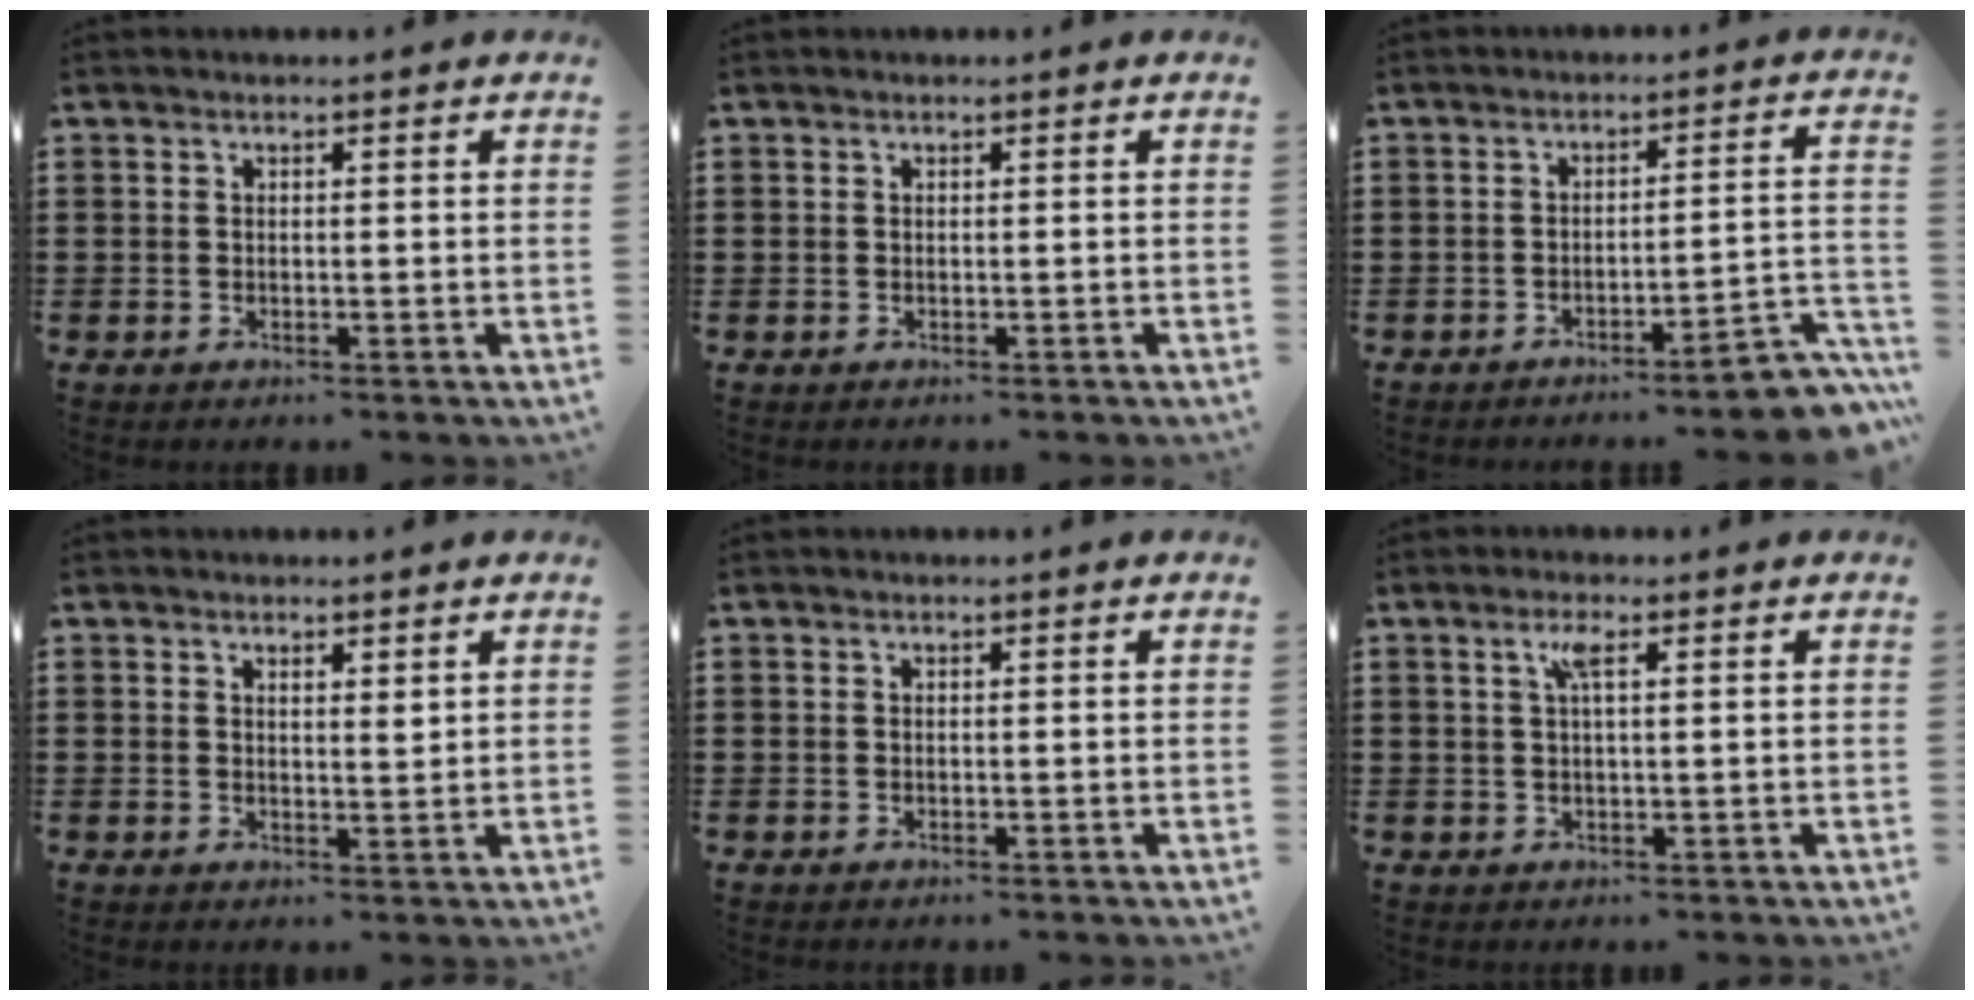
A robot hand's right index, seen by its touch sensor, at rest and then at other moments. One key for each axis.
{"total": 0.0}
{"total": 5.3, "fx": -4.4, "fy": 0.4, "fz": 3.0, "tx": -0.048, "ty": -0.012, "tz": -0.082}
{"total": 1.5, "fx": 1.2, "fy": 0.4, "fz": 0.8, "tx": -0.009, "ty": -0.001, "tz": 0.020}
{"total": 0.0}
{"total": 2.5, "fx": 1.0, "fy": 0.3, "fz": 2.3, "tx": -0.049, "ty": 0.005, "tz": 0.014}